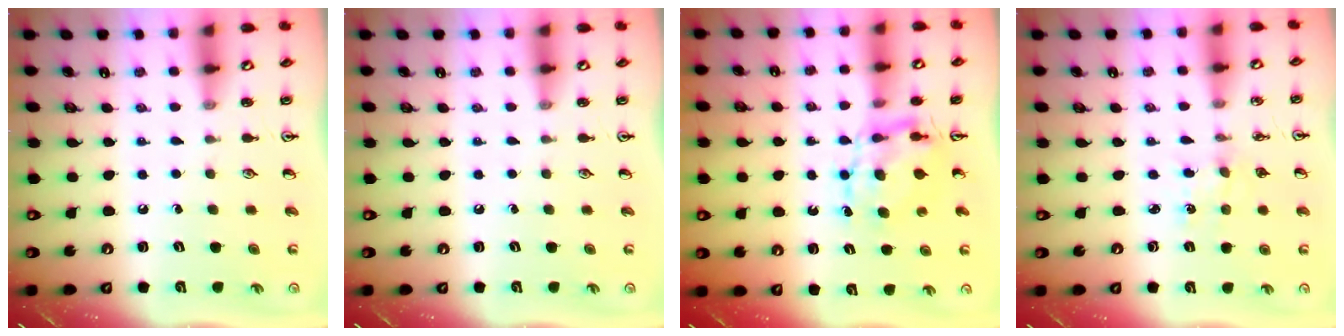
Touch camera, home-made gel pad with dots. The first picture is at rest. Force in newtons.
{"total": 0.0}
{"total": 6.7, "press": 6.6, "slide": 0.7}
{"total": 2.6, "press": 2.6, "slide": 0.3}